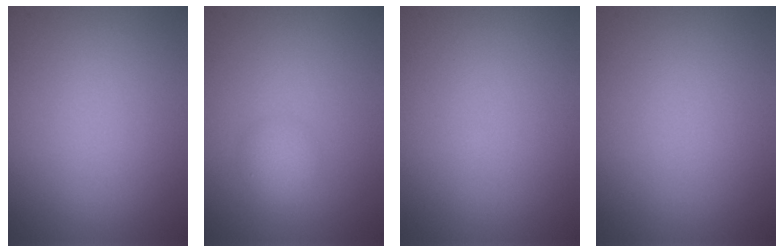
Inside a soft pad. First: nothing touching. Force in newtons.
{"total": 1.7, "press": 1.7, "slide": 0.1}
{"total": 0.0}
{"total": 0.0}